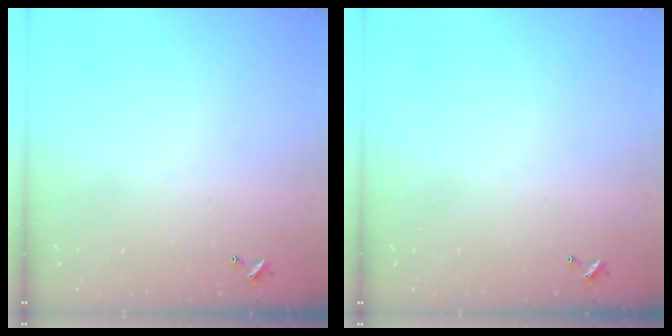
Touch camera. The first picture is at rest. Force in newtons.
{"total": 0.0}